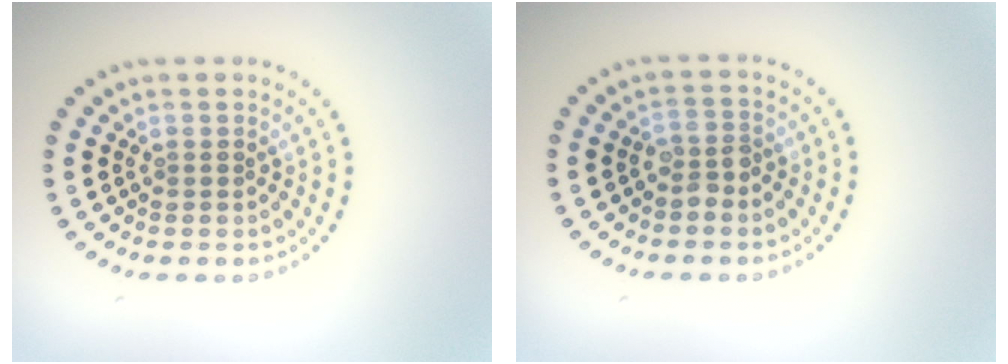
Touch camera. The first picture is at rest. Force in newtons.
{"total": 1.7, "press": 1.6, "slide": 0.6}